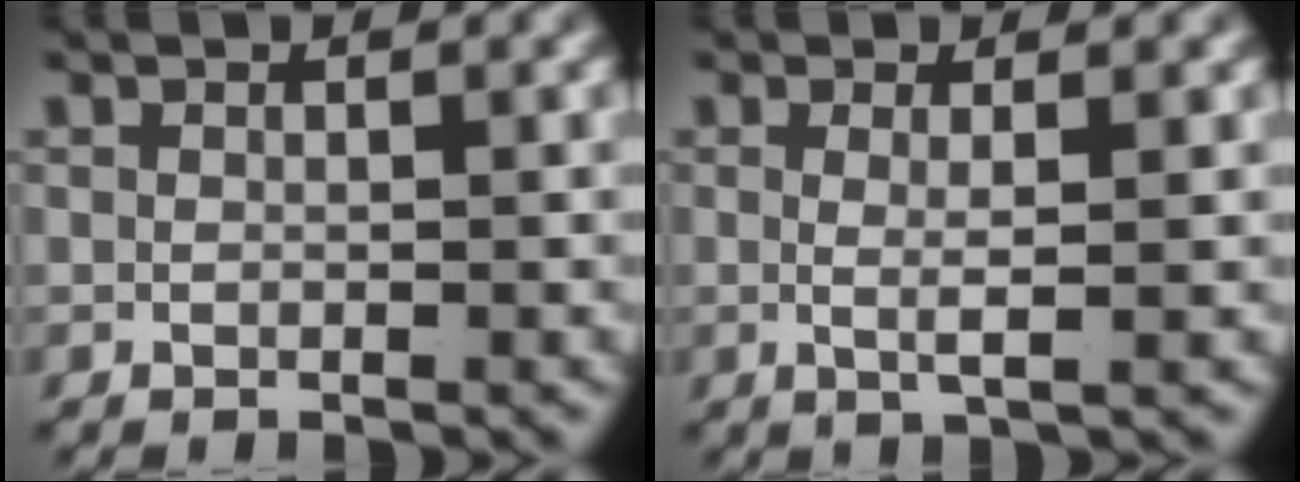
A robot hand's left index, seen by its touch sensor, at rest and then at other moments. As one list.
[{"total": 2.2, "force": [0.1, -0.3, 2.1], "torque": [-0.041, -0.015, 0.010]}]